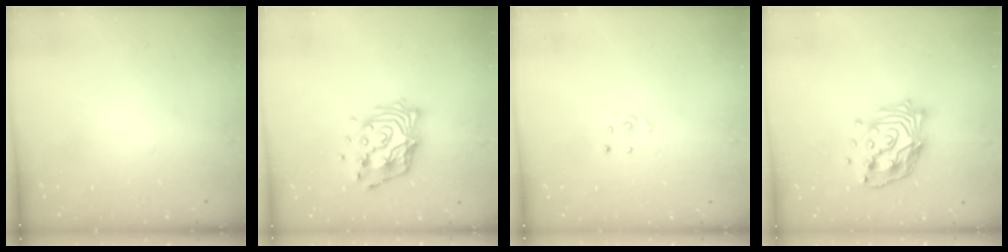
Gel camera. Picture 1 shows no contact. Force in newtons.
{"total": 13.7, "press": 13.6, "slide": 1.5}
{"total": 3.1, "press": 3.1, "slide": 0.2}
{"total": 14.9, "press": 14.8, "slide": 1.1}